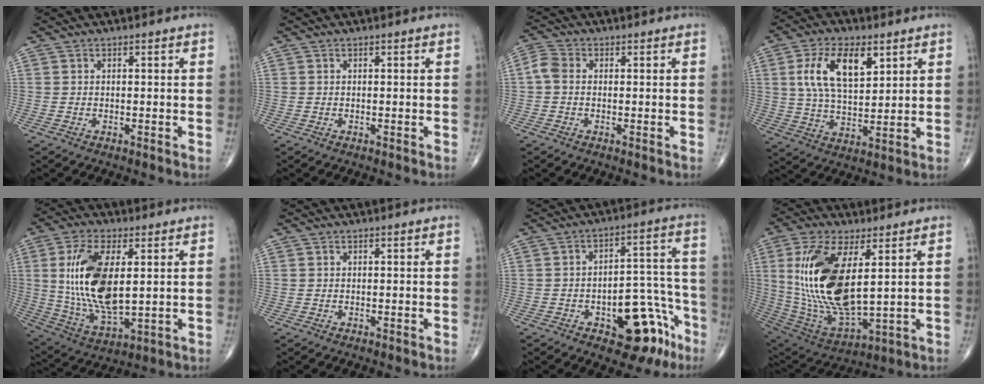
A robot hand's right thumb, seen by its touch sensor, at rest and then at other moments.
{"total": 0.0}
{"total": 3.1, "force": [-0.1, 2.2, 2.2], "torque": [-0.048, 0.007, -0.013]}
{"total": 13.1, "force": [4.9, 6.5, 10.3], "torque": [-0.178, -0.013, 0.093]}
{"total": 17.5, "force": [2.8, 8.0, 15.3], "torque": [-0.299, -0.020, 0.064]}
{"total": 0.0}
{"total": 15.0, "force": [-7.4, 7.4, 10.8], "torque": [-0.091, 0.063, -0.093]}
{"total": 21.4, "force": [4.4, 9.2, 18.9], "torque": [-0.386, -0.028, 0.095]}